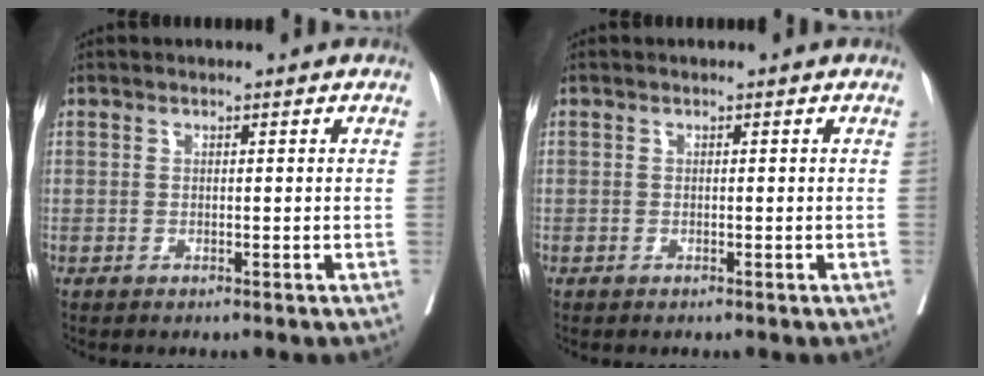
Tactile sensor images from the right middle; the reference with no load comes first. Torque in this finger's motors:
{"motor_torque": [0.89, -0.95, -0.03, -0.17]}